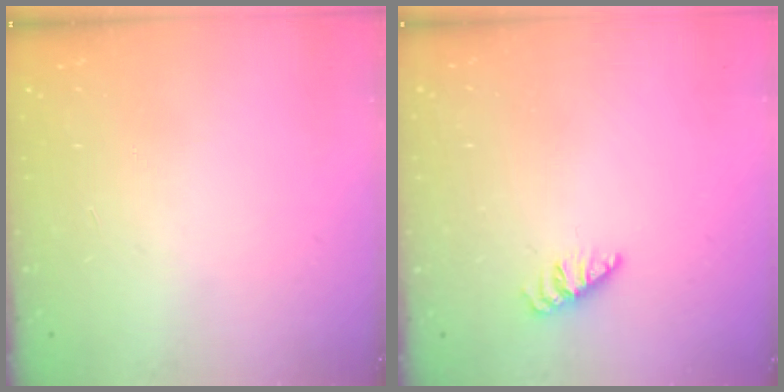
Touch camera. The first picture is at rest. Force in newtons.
{"total": 0.0}